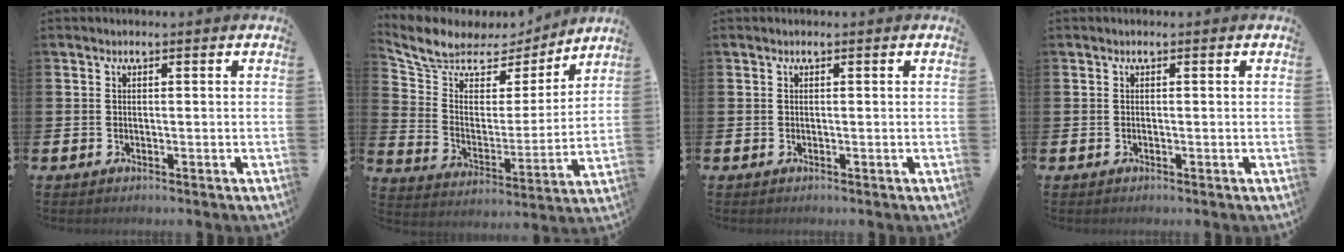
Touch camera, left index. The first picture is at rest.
{"total": 8.1, "force": [6.9, 3.9, 1.6], "torque": [-0.084, -0.043, 0.123]}
{"total": 0.0}
{"total": 0.0}